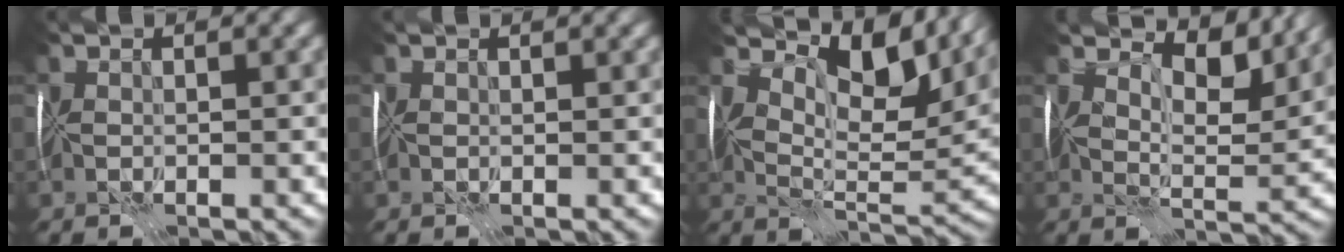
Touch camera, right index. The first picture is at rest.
{"total": 1.7, "force": [1.4, 0.5, 0.9], "torque": [-0.005, 0.005, 0.016]}
{"total": 11.5, "force": [6.1, 5.1, 8.4], "torque": [-0.135, 0.001, 0.111]}
{"total": 8.1, "force": [6.3, 2.6, 4.4], "torque": [-0.073, 0.001, 0.092]}